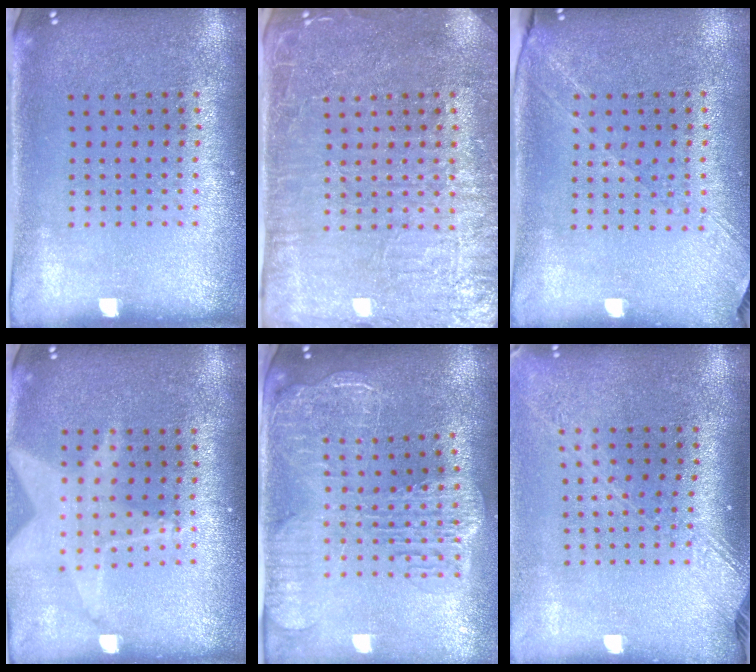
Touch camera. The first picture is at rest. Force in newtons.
{"total": 4.1, "press": 3.9, "slide": 1.3}
{"total": 1.3, "press": 1.3, "slide": 0.4}
{"total": 1.8, "press": 1.5, "slide": 1.1}
{"total": 2.8, "press": 2.3, "slide": 1.6}
{"total": 2.1, "press": 1.6, "slide": 1.4}